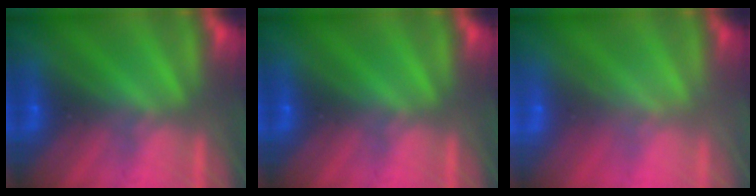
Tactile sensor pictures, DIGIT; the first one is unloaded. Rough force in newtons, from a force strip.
{"total": 0.0}
{"total": 1.6}